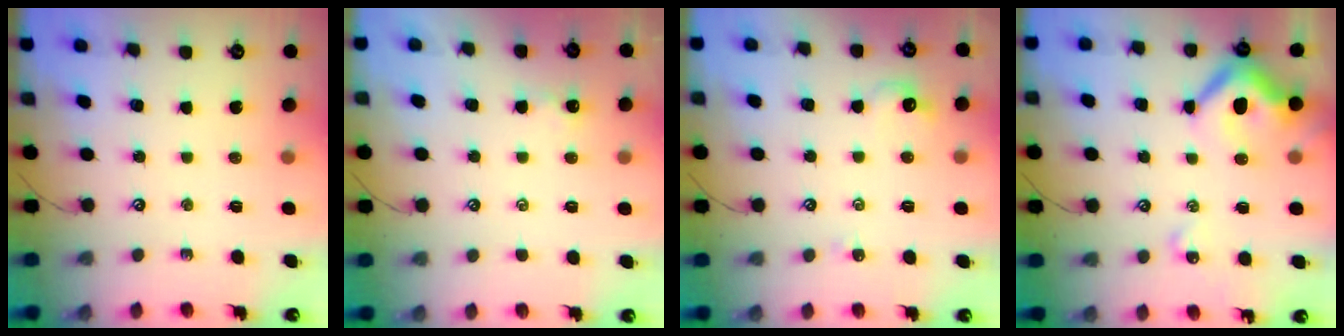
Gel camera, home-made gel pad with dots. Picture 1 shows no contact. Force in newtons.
{"total": 2.0, "press": 2.0, "slide": 0.2}
{"total": 2.7, "press": 2.6, "slide": 0.5}
{"total": 12.0, "press": 11.9, "slide": 1.3}